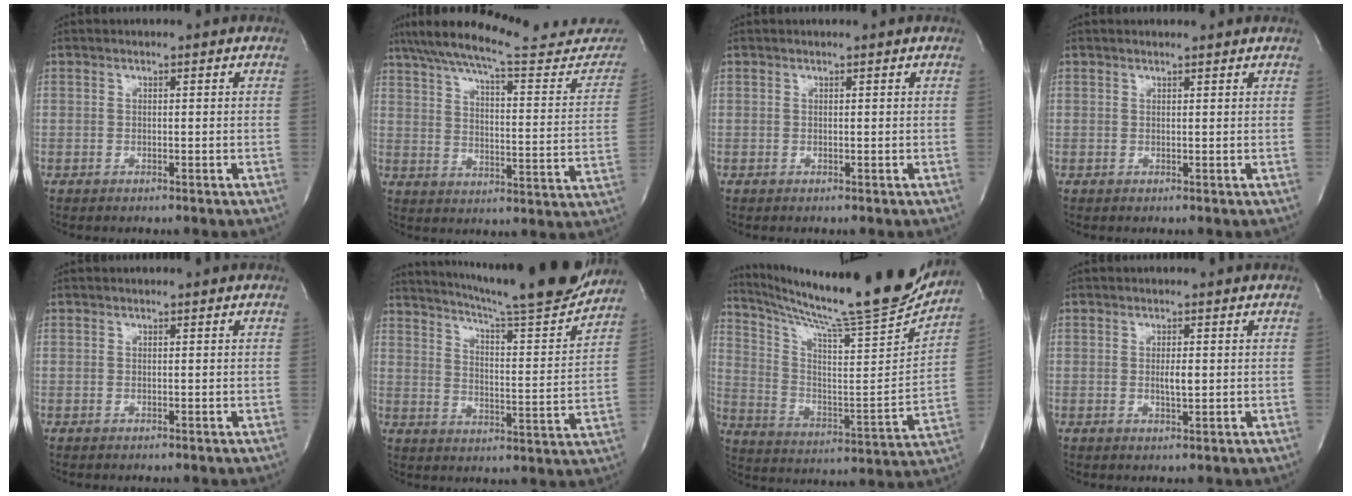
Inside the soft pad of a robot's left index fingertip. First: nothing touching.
{"total": 25.5, "force": [22.5, 3.6, 11.5], "torque": [-0.175, -0.037, 0.290]}
{"total": 0.7, "force": [0.6, -0.1, 0.1], "torque": [-0.003, 0.001, 0.008]}
{"total": 1.7, "force": [1.6, 0.0, 0.2], "torque": [-0.010, 0.005, 0.022]}
{"total": 0.0}
{"total": 20.8, "force": [18.8, 0.7, 8.8], "torque": [-0.142, -0.049, 0.254]}
{"total": 23.4, "force": [21.5, 0.0, 9.3], "torque": [-0.161, -0.077, 0.317]}
{"total": 1.8, "force": [0.3, 0.3, 1.8], "torque": [-0.034, -0.002, 0.005]}